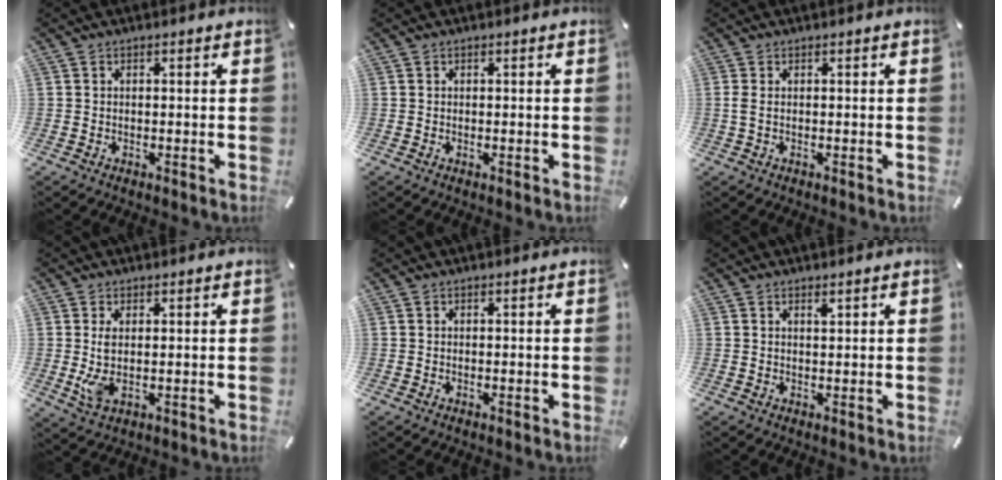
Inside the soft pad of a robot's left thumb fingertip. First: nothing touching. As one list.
[{"total": 0.0}, {"total": 1.3, "force": [0.0, 0.4, 1.3], "torque": [-0.026, 0.000, -0.001]}, {"total": 4.6, "force": [0.8, 2.2, 4.0], "torque": [-0.089, -0.009, 0.010]}, {"total": 0.0}, {"total": 0.9, "force": [0.9, 0.2, 0.3], "torque": [-0.007, -0.001, 0.016]}]